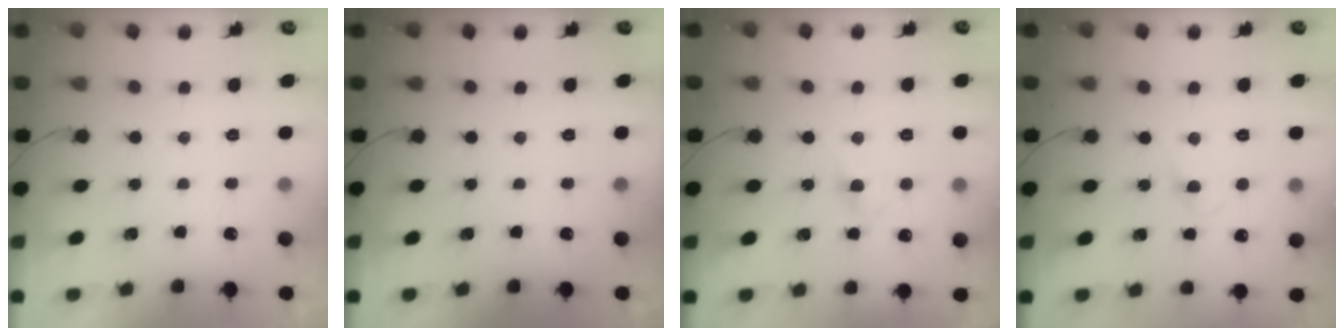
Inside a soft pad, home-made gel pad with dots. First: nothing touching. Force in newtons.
{"total": 0.0}
{"total": 3.4, "press": 3.2, "slide": 1.1}
{"total": 2.3, "press": 2.1, "slide": 1.0}